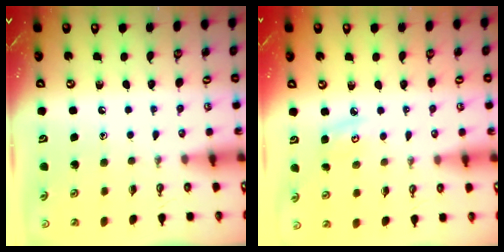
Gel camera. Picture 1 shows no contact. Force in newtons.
{"total": 4.0, "press": 4.0, "slide": 0.5}